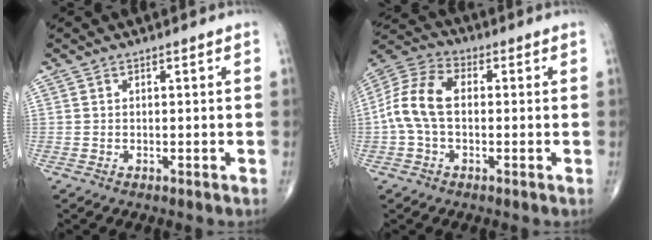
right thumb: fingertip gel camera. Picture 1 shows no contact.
{"total": 10.5, "force": [-0.3, 6.5, 8.3], "torque": [-0.175, 0.033, -0.015]}